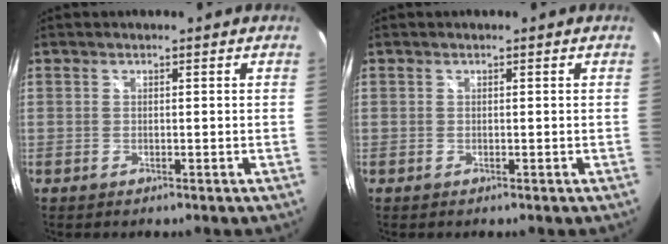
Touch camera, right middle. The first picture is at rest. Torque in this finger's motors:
{"motor_torque": [0.00, 0.00, 0.00, 0.00]}